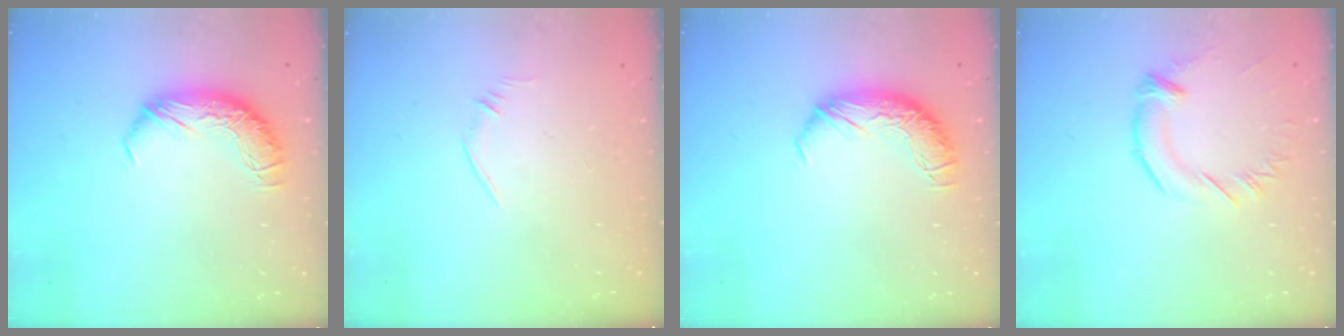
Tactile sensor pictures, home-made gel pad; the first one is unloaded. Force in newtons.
{"total": 6.1, "press": 6.0, "slide": 1.1}
{"total": 0.0}
{"total": 2.3, "press": 2.3, "slide": 0.6}